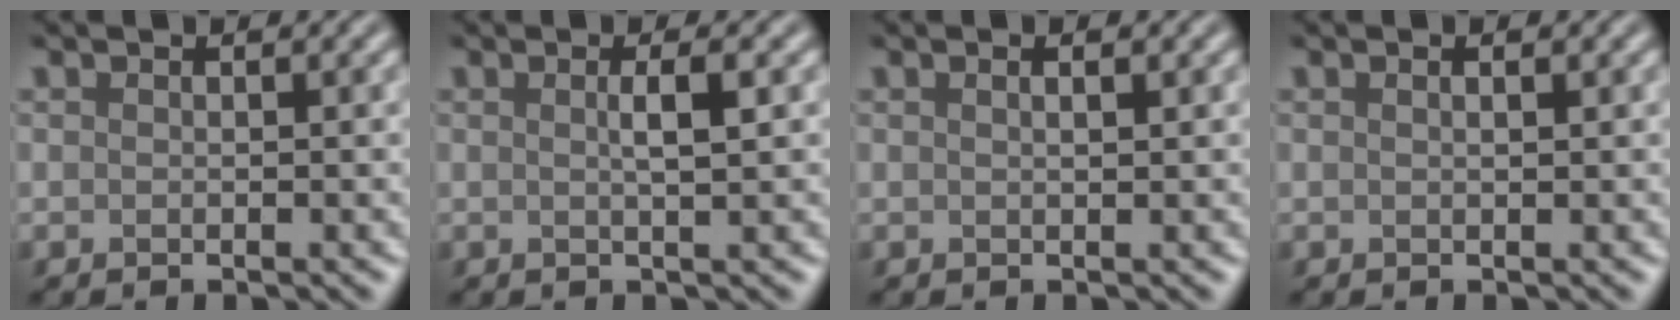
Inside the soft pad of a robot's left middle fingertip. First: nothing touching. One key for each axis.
{"total": 1.8, "fx": -0.1, "fy": 0.3, "fz": 1.7, "tx": -0.023, "ty": 0.007, "tz": -0.004}
{"total": 2.0, "fx": 0.9, "fy": 0.9, "fz": 1.5, "tx": -0.009, "ty": 0.021, "tz": -0.008}
{"total": 1.6, "fx": 0.8, "fy": 0.8, "fz": 1.2, "tx": -0.004, "ty": 0.016, "tz": -0.009}